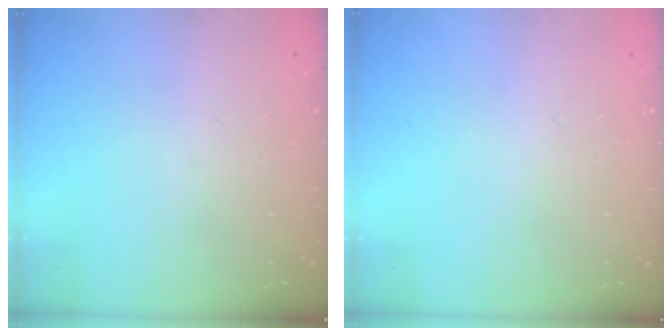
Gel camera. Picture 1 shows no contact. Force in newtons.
{"total": 0.0}